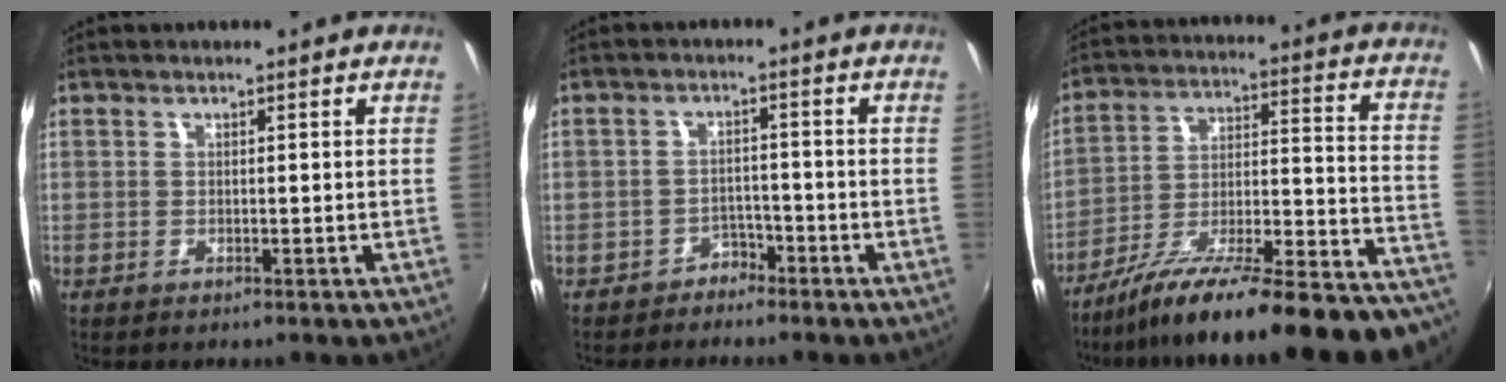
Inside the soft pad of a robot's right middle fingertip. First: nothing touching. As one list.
[{"total": 3.1, "force": [-2.5, 1.8, -0.1], "torque": [-0.001, 0.014, -0.040]}, {"total": 27.8, "force": [-23.1, 3.6, 15.0], "torque": [-0.190, -0.037, -0.339]}]